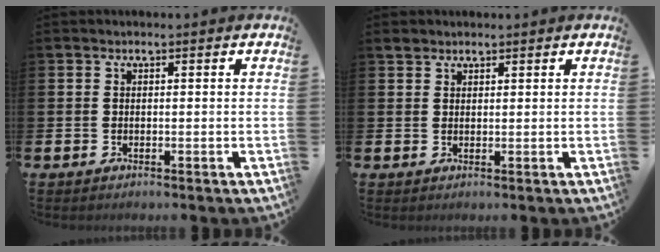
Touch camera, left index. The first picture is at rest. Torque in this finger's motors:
{"motor_torque": [0.30, 0.05, 0.24, 0.06]}